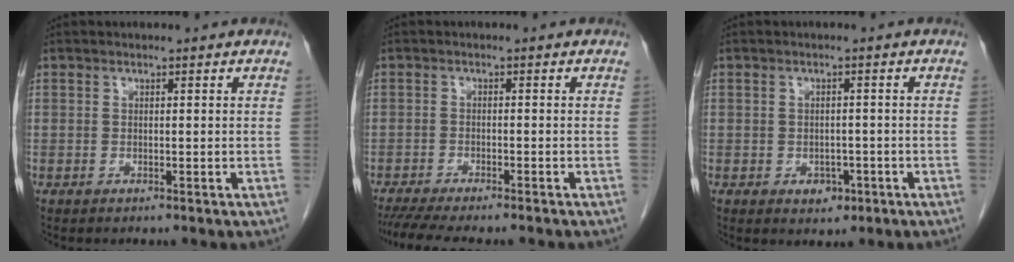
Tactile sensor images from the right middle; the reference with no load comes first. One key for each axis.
{"total": 9.8, "fx": -8.4, "fy": 1.2, "fz": 4.9, "tx": -0.068, "ty": -0.009, "tz": -0.126}
{"total": 2.7, "fx": -1.2, "fy": 1.9, "fz": 1.5, "tx": -0.014, "ty": 0.003, "tz": -0.007}